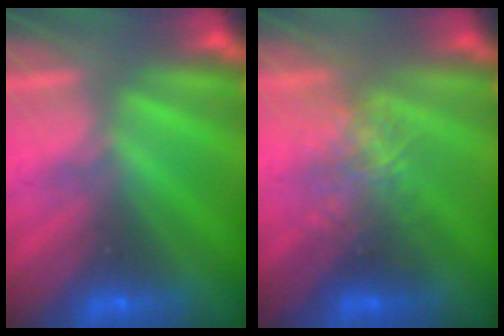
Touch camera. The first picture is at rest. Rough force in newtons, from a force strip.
{"total": 2.5}